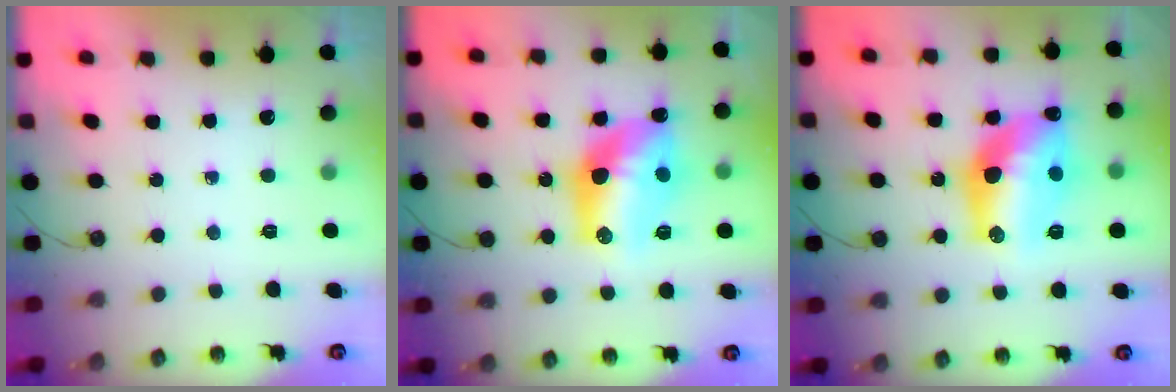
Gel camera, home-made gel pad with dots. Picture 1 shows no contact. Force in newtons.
{"total": 15.0, "press": 14.9, "slide": 1.2}
{"total": 16.3, "press": 16.2, "slide": 1.5}